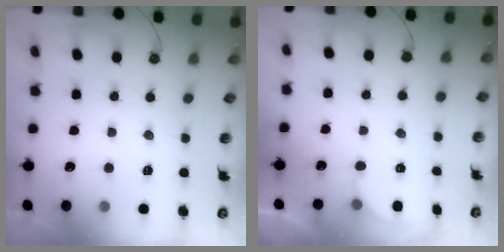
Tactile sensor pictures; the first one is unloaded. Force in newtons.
{"total": 2.1, "press": 2.1, "slide": 0.6}